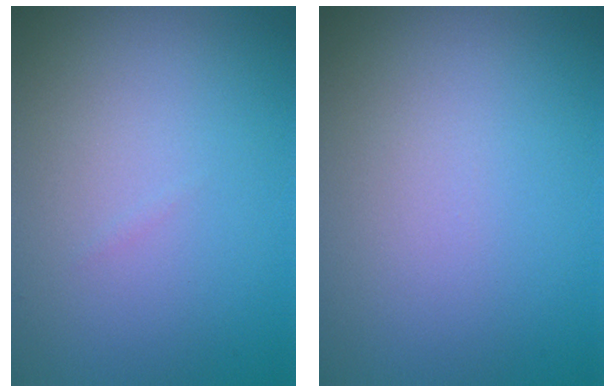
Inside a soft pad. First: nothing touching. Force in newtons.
{"total": 0.0}